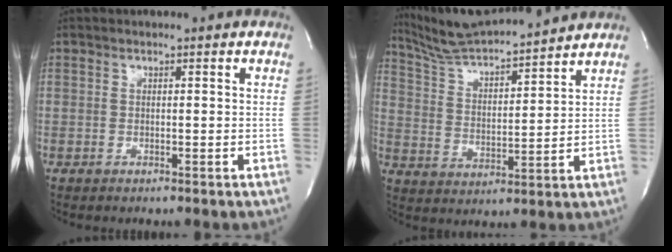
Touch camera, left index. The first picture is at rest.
{"total": 14.5, "force": [13.7, 0.1, 4.6], "torque": [-0.094, 0.014, 0.234]}